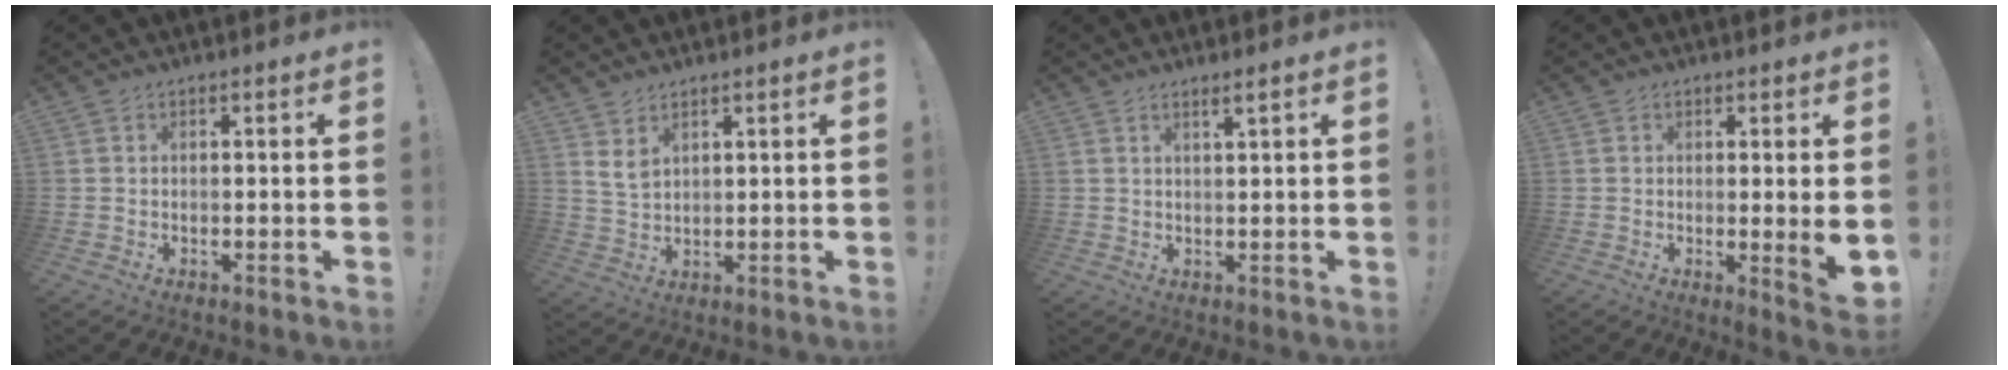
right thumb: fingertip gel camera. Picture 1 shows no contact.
{"total": 4.6, "force": [2.9, 2.4, 2.5], "torque": [-0.041, -0.016, 0.055]}
{"total": 2.2, "force": [1.6, -0.2, 1.5], "torque": [-0.023, -0.009, 0.025]}
{"total": 5.4, "force": [0.1, 0.2, 5.4], "torque": [-0.065, -0.017, 0.006]}